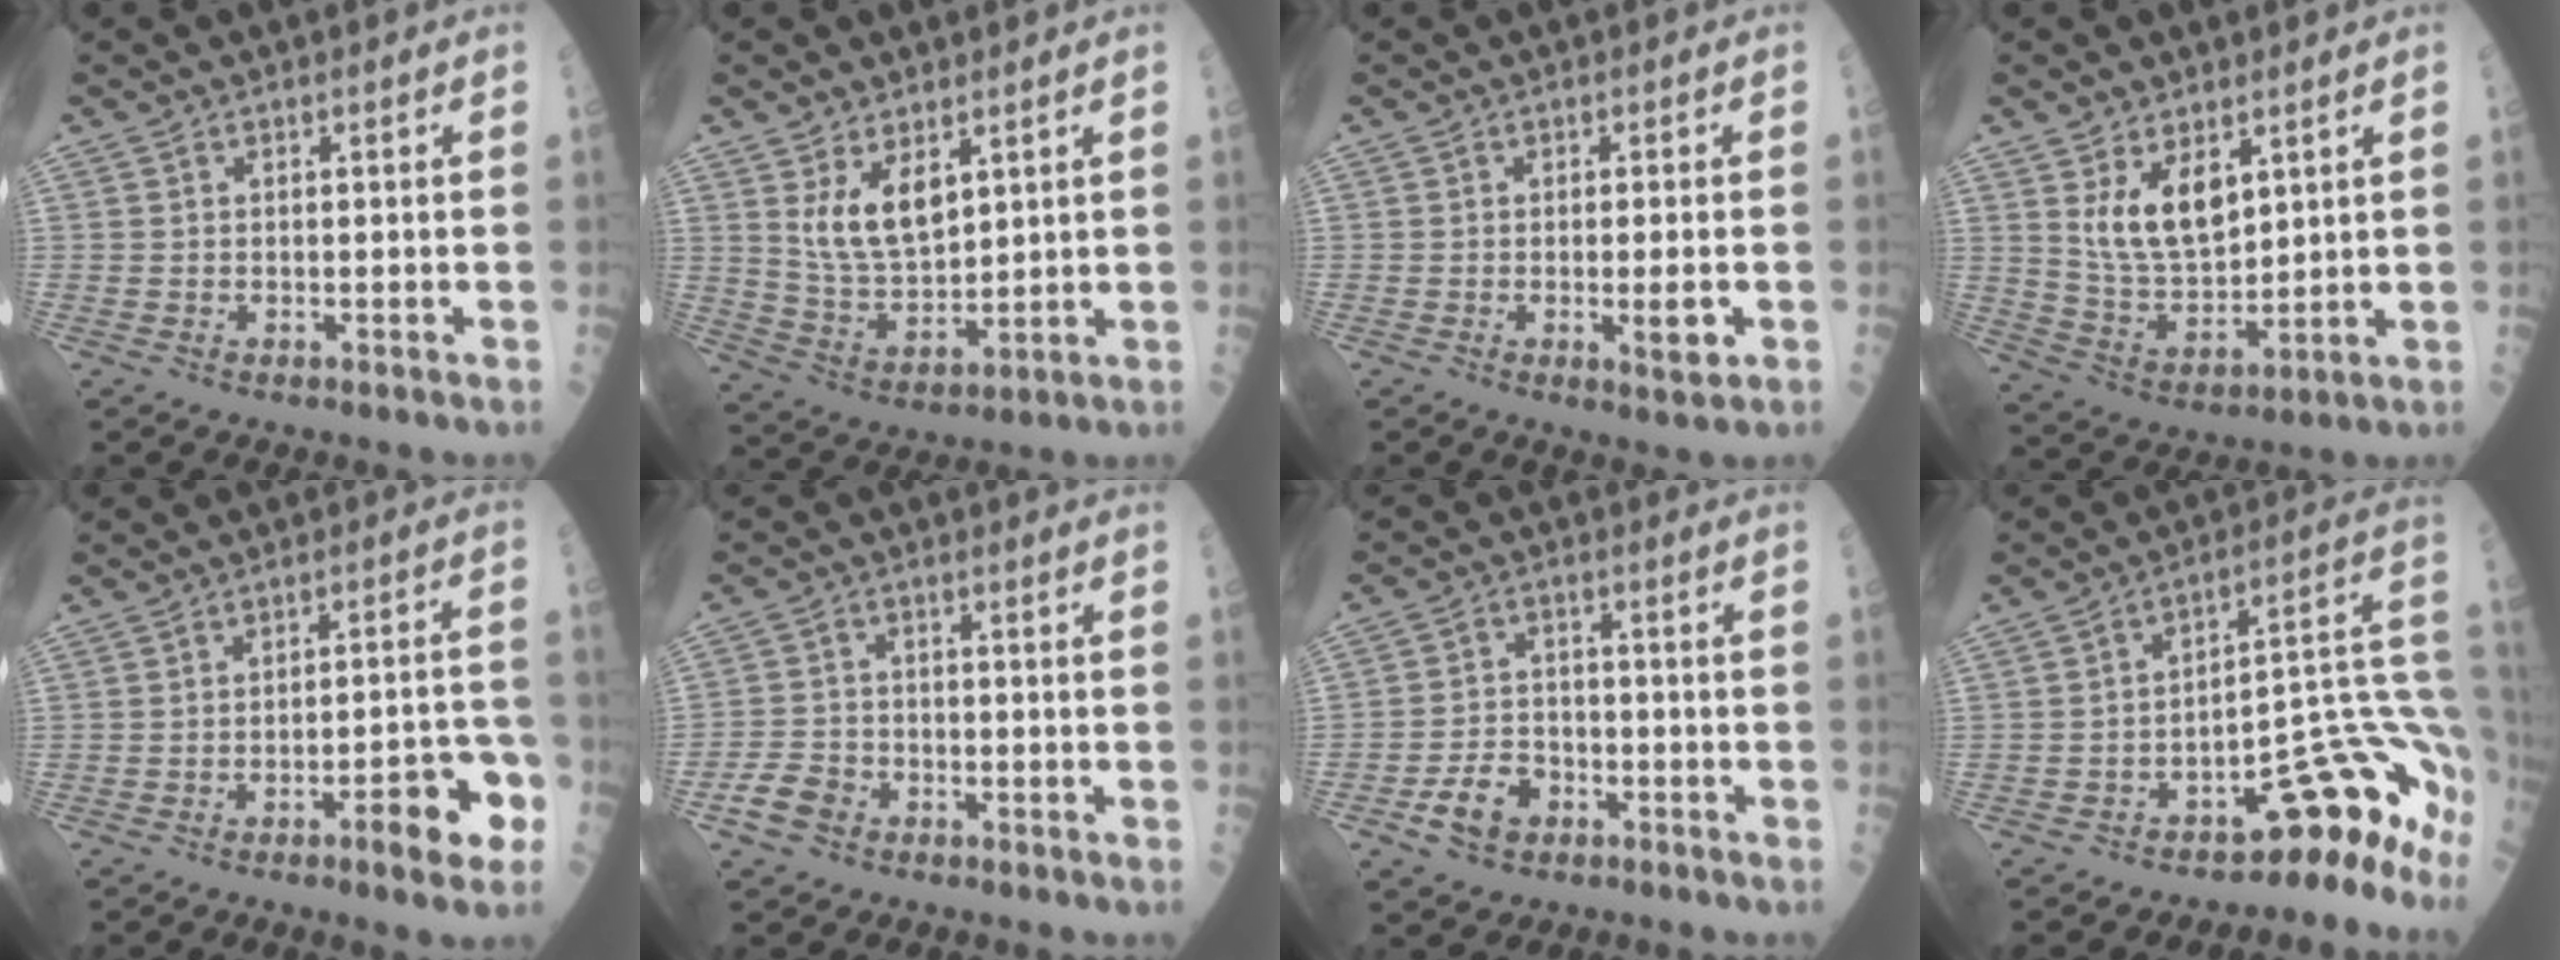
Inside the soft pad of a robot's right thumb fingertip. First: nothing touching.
{"total": 8.7, "force": [4.0, 4.3, 6.4], "torque": [-0.101, -0.031, 0.088]}
{"total": 3.7, "force": [-0.7, 0.8, 3.5], "torque": [-0.052, -0.008, -0.009]}
{"total": 9.7, "force": [4.4, 5.0, 7.1], "torque": [-0.108, -0.032, 0.096]}
{"total": 9.5, "force": [-4.3, 2.7, 8.0], "torque": [-0.096, 0.035, -0.057]}
{"total": 5.0, "force": [-3.0, 3.4, 2.2], "torque": [-0.039, 0.021, -0.055]}
{"total": 6.9, "force": [-3.6, 4.7, 3.6], "torque": [-0.049, 0.027, -0.061]}
{"total": 13.5, "force": [-8.8, 4.8, 9.0], "torque": [-0.065, 0.120, -0.135]}